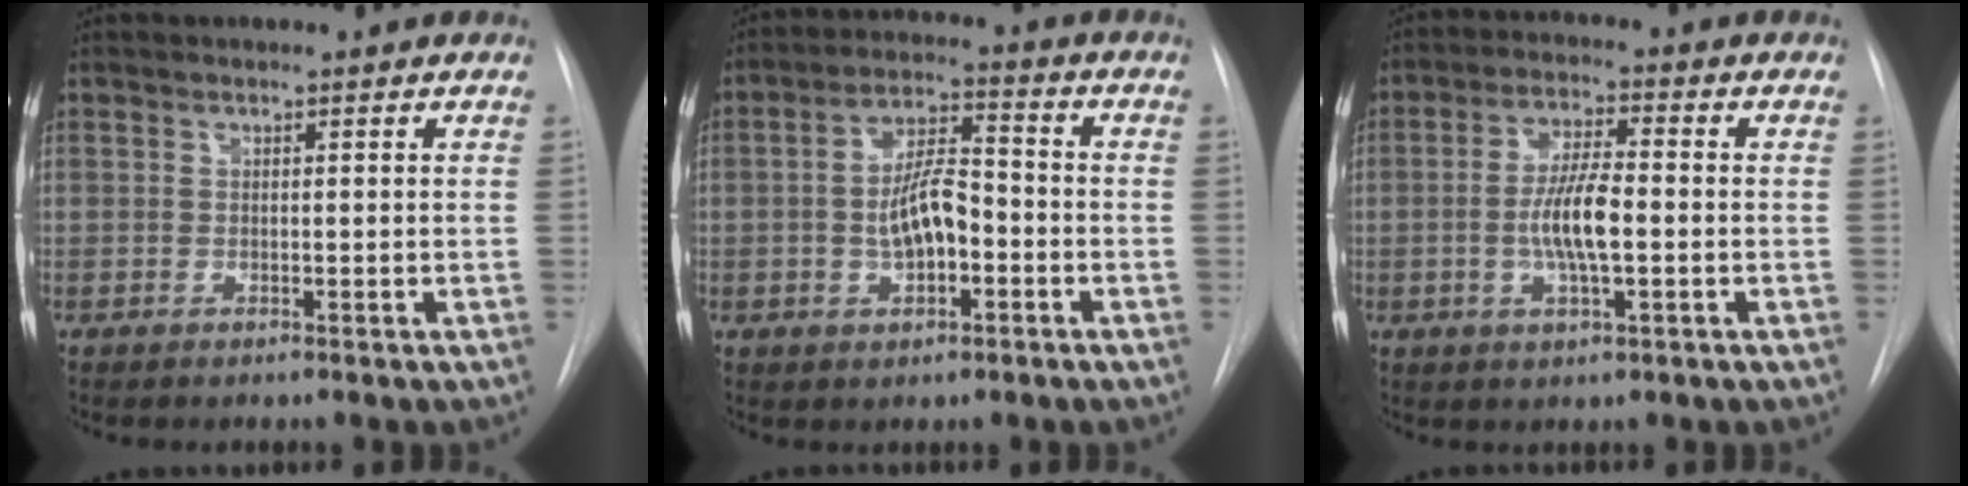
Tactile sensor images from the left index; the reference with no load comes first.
{"total": 7.9, "force": [-1.5, 3.2, 7.1], "torque": [-0.137, 0.017, -0.028]}
{"total": 7.7, "force": [-1.2, 1.7, 7.4], "torque": [-0.147, 0.001, -0.025]}